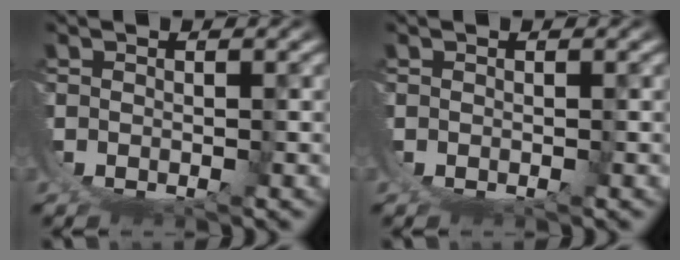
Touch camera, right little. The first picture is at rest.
{"total": 0.0}